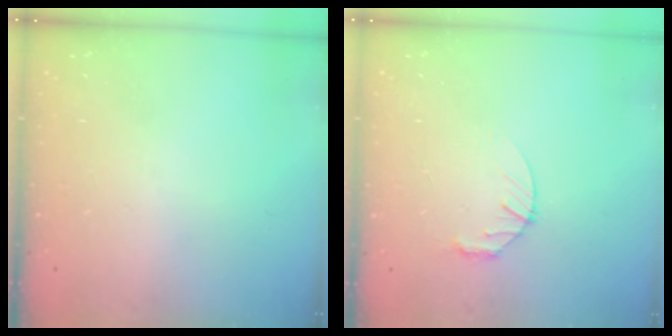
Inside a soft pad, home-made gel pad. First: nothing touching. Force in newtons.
{"total": 3.6, "press": 3.6, "slide": 0.5}